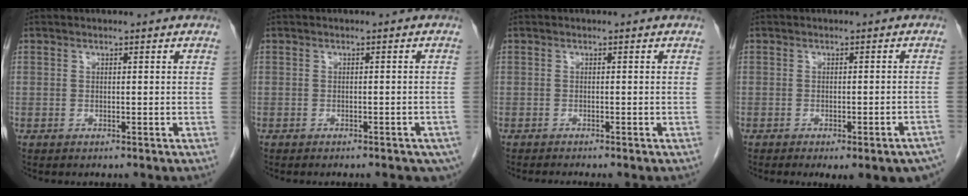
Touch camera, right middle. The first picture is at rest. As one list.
[{"total": 8.5, "force": [-6.7, 2.5, 4.5], "torque": [-0.054, -0.015, -0.070]}, {"total": 1.9, "force": [-1.7, -0.3, 0.9], "torque": [-0.012, -0.001, -0.025]}, {"total": 10.9, "force": [-8.9, 1.8, 6.0], "torque": [-0.028, 0.000, -0.095]}]